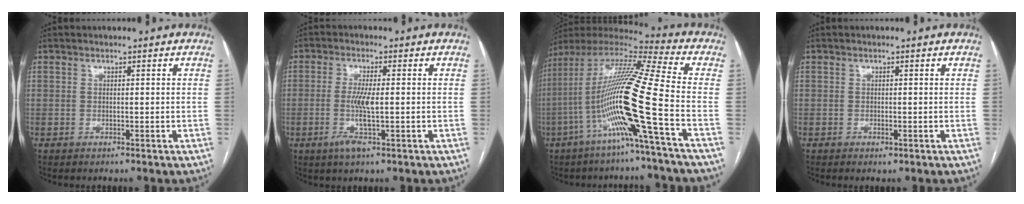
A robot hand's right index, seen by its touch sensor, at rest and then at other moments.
{"total": 5.2, "force": [-1.1, 0.4, 5.1], "torque": [-0.111, -0.011, -0.021]}
{"total": 18.8, "force": [-5.7, -1.3, 17.9], "torque": [-0.348, -0.004, -0.121]}
{"total": 0.6, "force": [-0.3, 0.3, 0.5], "torque": [-0.006, -0.001, -0.003]}